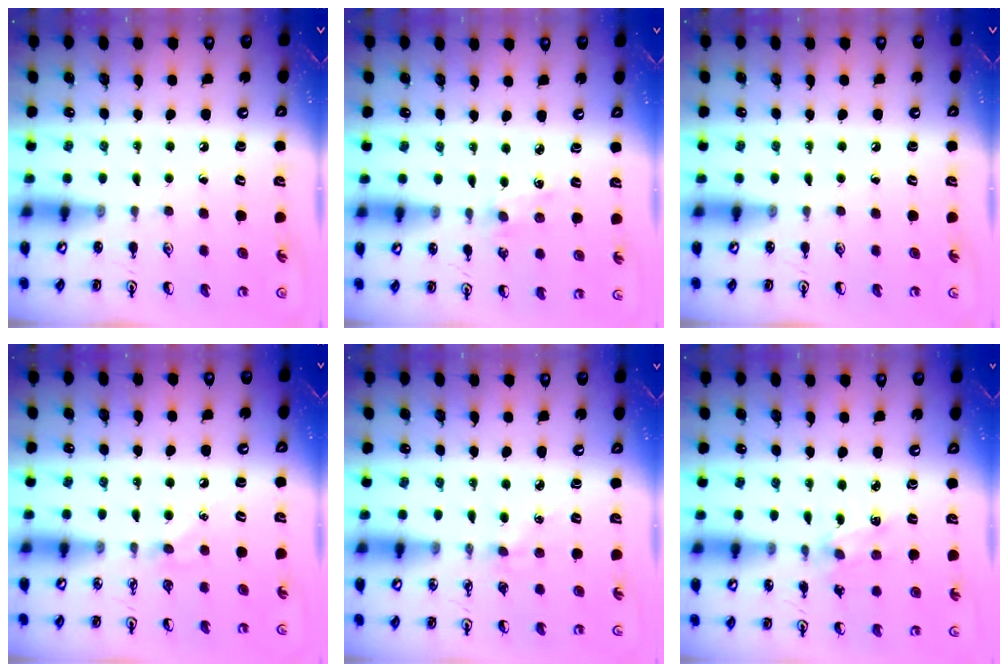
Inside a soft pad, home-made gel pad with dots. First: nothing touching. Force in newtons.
{"total": 1.4, "press": 1.3, "slide": 0.3}
{"total": 0.0}
{"total": 4.7, "press": 4.6, "slide": 0.7}
{"total": 2.5, "press": 2.5, "slide": 0.4}
{"total": 2.1, "press": 2.1, "slide": 0.3}